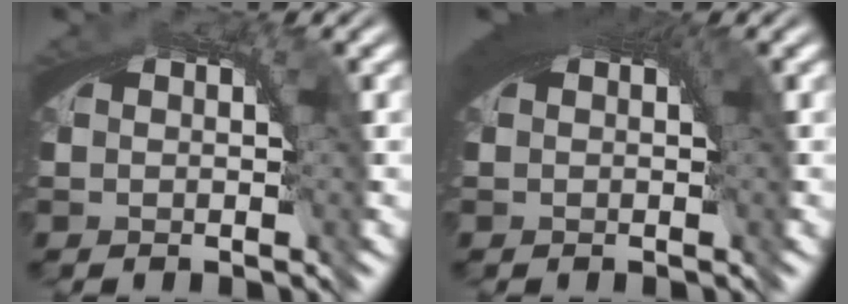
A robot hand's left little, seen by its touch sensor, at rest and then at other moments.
{"total": 3.7, "force": [1.0, 1.9, 3.0], "torque": [-0.048, -0.005, 0.017]}